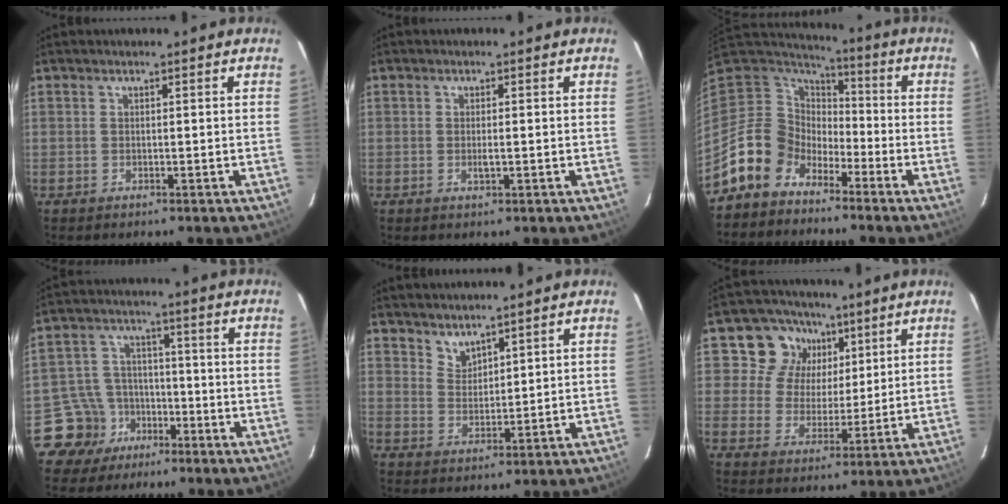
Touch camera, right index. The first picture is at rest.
{"total": 1.5, "force": [-0.4, 0.3, 1.4], "torque": [-0.026, -0.003, -0.005]}
{"total": 10.9, "force": [-7.6, 7.6, 1.8], "torque": [-0.053, 0.029, -0.147]}
{"total": 8.4, "force": [-5.4, 6.3, 0.1], "torque": [-0.024, 0.031, -0.093]}
{"total": 3.7, "force": [3.3, 1.4, 0.7], "torque": [-0.010, 0.000, 0.065]}
{"total": 9.8, "force": [5.0, 8.3, 1.7], "torque": [-0.029, 0.005, 0.081]}